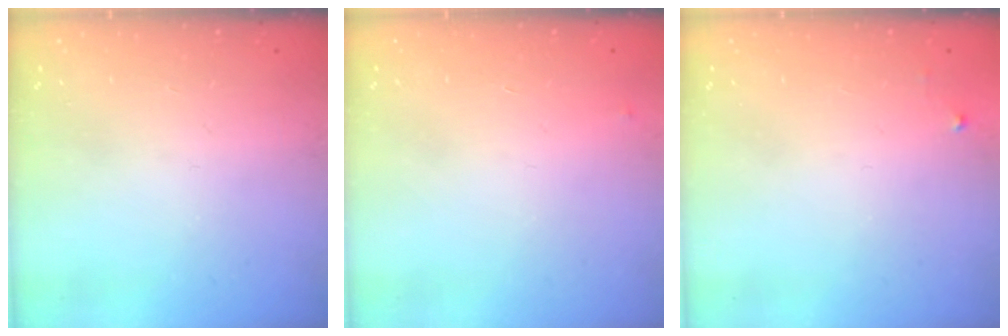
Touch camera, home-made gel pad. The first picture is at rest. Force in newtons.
{"total": 2.5, "press": 2.5, "slide": 0.4}
{"total": 2.5, "press": 2.5, "slide": 0.4}